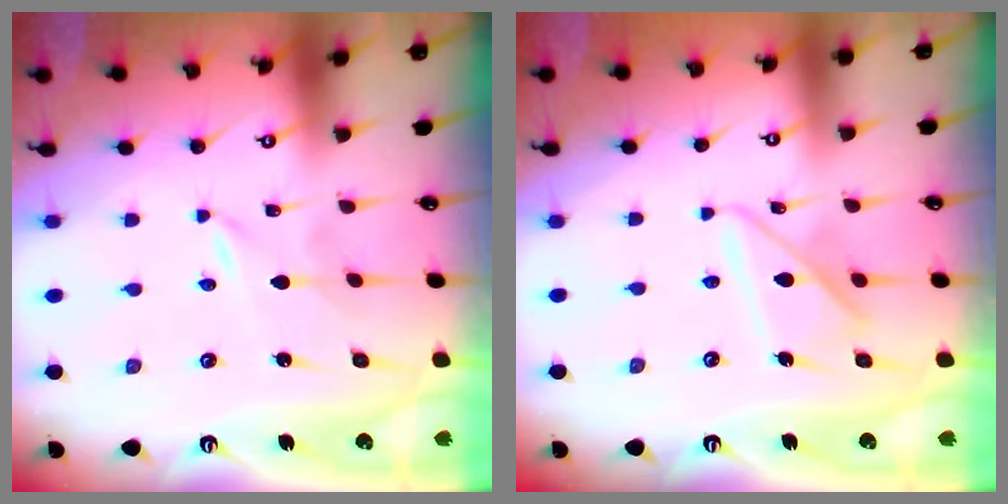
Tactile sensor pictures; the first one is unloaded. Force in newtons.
{"total": 10.2, "press": 10.1, "slide": 0.9}